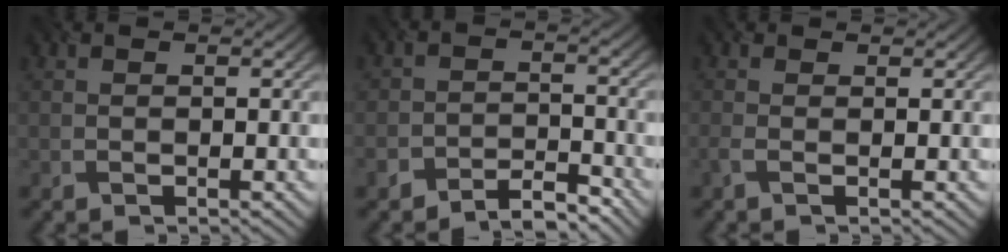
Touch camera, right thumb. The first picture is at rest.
{"total": 4.2, "force": [-3.7, 1.7, 1.0], "torque": [-0.011, 0.000, -0.075]}
{"total": 0.9, "force": [-0.4, 0.3, 0.8], "torque": [-0.026, -0.005, -0.013]}